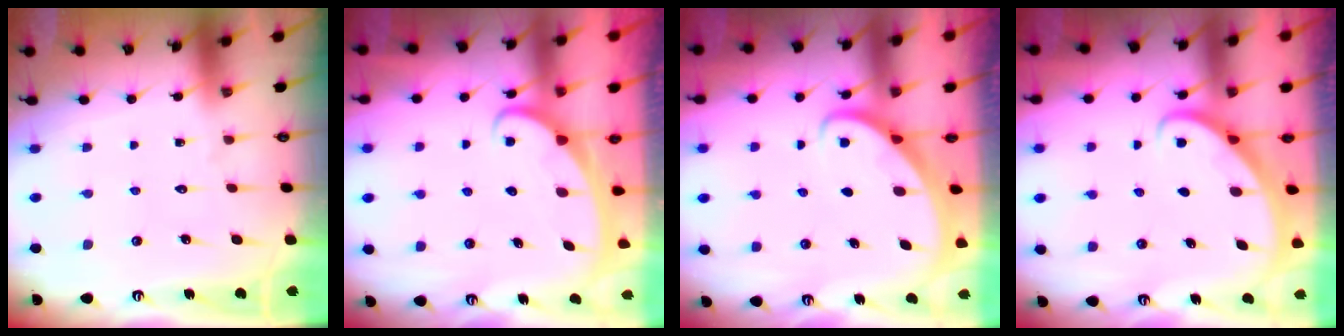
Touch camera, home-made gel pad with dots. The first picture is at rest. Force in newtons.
{"total": 2.4, "press": 2.4, "slide": 0.3}
{"total": 2.5, "press": 2.5, "slide": 0.3}
{"total": 2.6, "press": 2.6, "slide": 0.2}